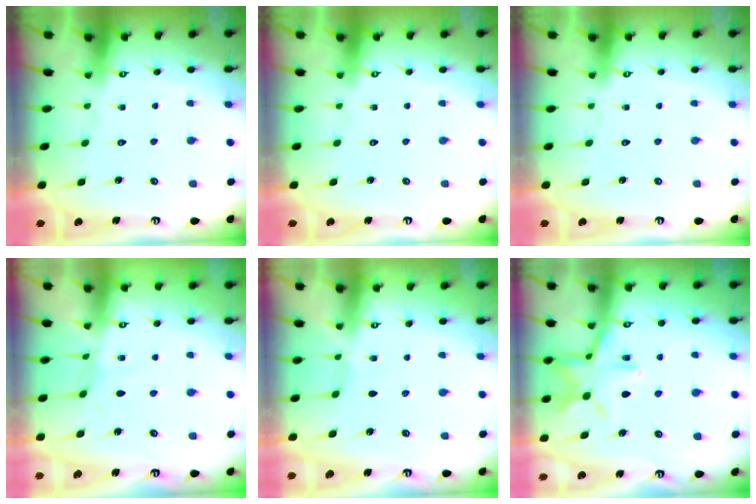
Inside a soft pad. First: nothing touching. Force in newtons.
{"total": 0.0}
{"total": 0.0}
{"total": 2.7, "press": 2.6, "slide": 0.5}
{"total": 2.3, "press": 2.3, "slide": 0.4}
{"total": 12.3, "press": 12.3, "slide": 0.7}